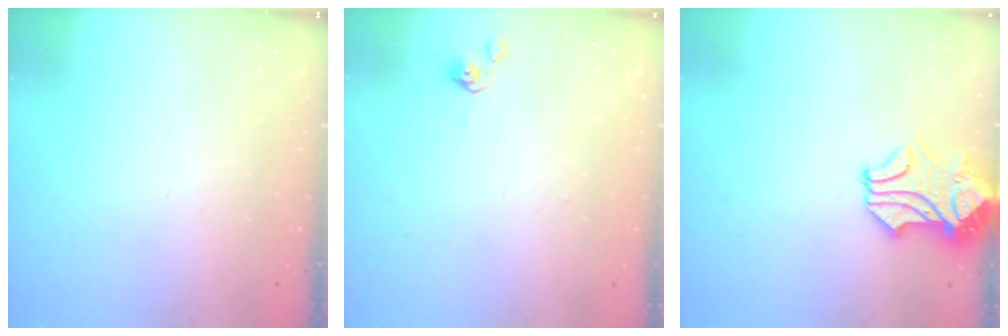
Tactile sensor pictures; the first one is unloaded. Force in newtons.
{"total": 0.0}
{"total": 1.0, "press": 0.3, "slide": 0.9}